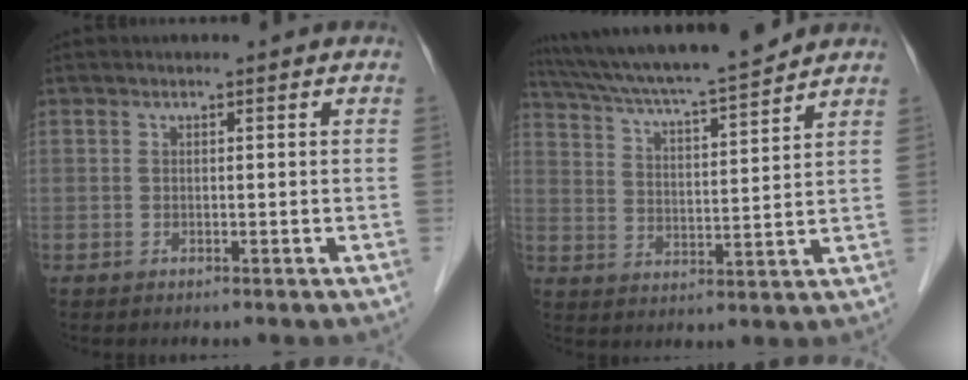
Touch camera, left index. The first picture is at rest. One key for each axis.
{"total": 15.1, "fx": 13.6, "fy": -0.2, "fz": 6.6, "tx": -0.121, "ty": 0.011, "tz": 0.219}